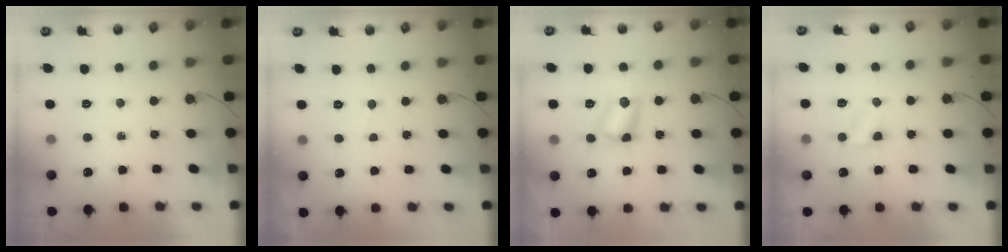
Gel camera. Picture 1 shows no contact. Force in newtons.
{"total": 1.7, "press": 1.7, "slide": 0.2}
{"total": 7.5, "press": 6.5, "slide": 3.7}
{"total": 4.8, "press": 4.7, "slide": 0.3}